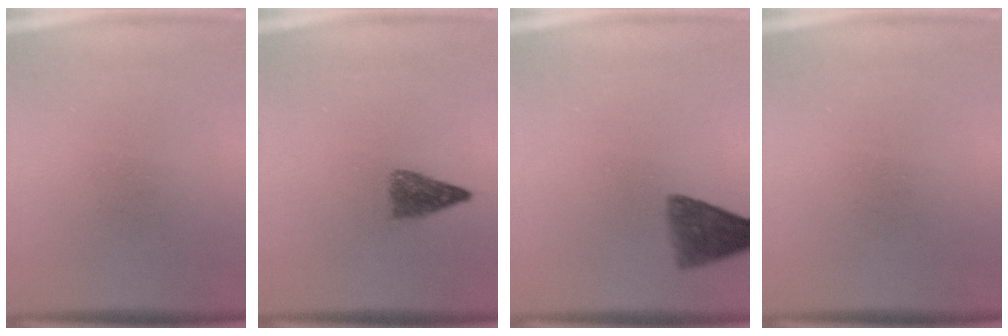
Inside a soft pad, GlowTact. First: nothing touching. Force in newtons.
{"total": 2.9}
{"total": 5.4}
{"total": 0.0}